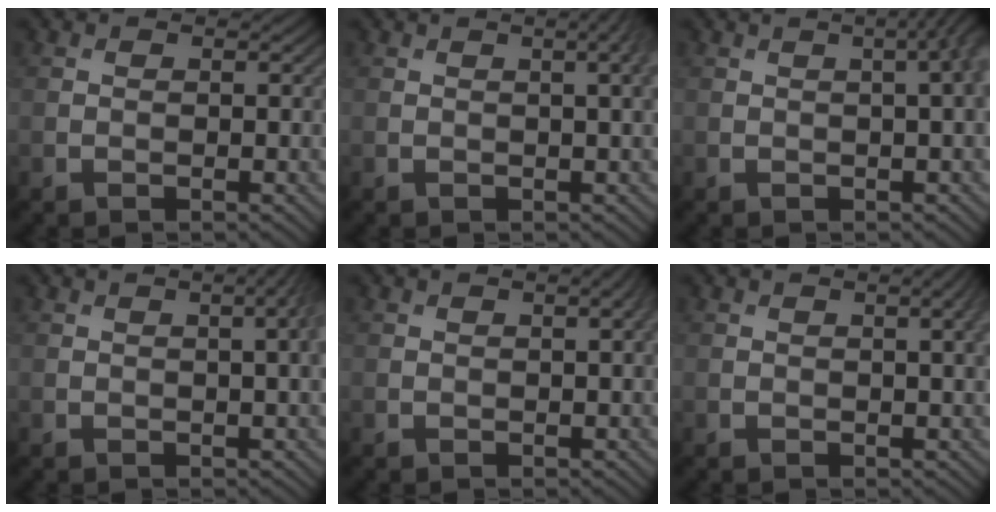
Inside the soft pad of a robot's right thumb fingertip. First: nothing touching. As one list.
[{"total": 3.4, "force": [1.0, 0.8, 3.2], "torque": [-0.040, 0.012, 0.007]}, {"total": 4.6, "force": [1.0, 1.2, 4.3], "torque": [-0.047, 0.024, 0.002]}, {"total": 3.2, "force": [0.5, 0.6, 3.1], "torque": [-0.038, 0.013, 0.006]}, {"total": 1.3, "force": [0.3, 0.2, 1.3], "torque": [-0.015, 0.009, 0.003]}, {"total": 2.3, "force": [0.6, 0.3, 2.2], "torque": [-0.026, 0.008, 0.007]}]